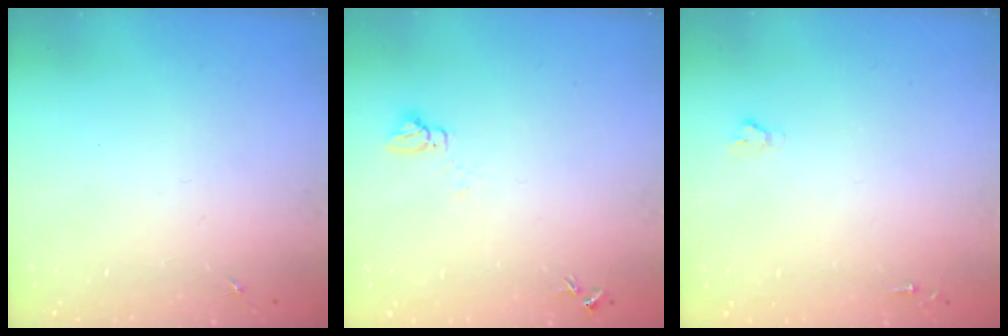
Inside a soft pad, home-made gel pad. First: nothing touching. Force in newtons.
{"total": 4.1, "press": 4.1, "slide": 0.3}
{"total": 1.6, "press": 1.6, "slide": 0.2}